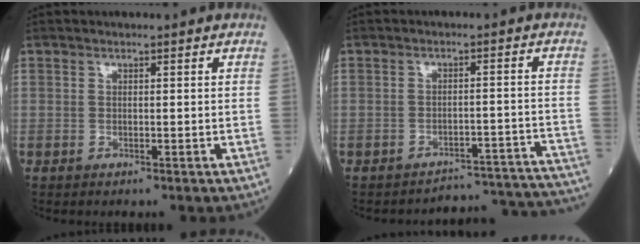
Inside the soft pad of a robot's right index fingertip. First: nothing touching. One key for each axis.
{"total": 14.7, "fx": -14.7, "fy": 0.4, "fz": -0.2, "tx": 0.030, "ty": 0.030, "tz": -0.169}